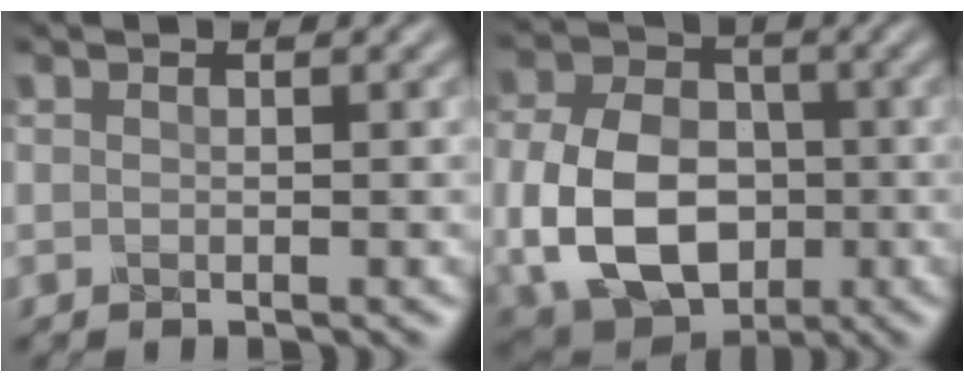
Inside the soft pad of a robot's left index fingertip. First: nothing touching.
{"total": 10.4, "force": [-1.7, 7.7, 6.8], "torque": [-0.156, -0.014, -0.033]}